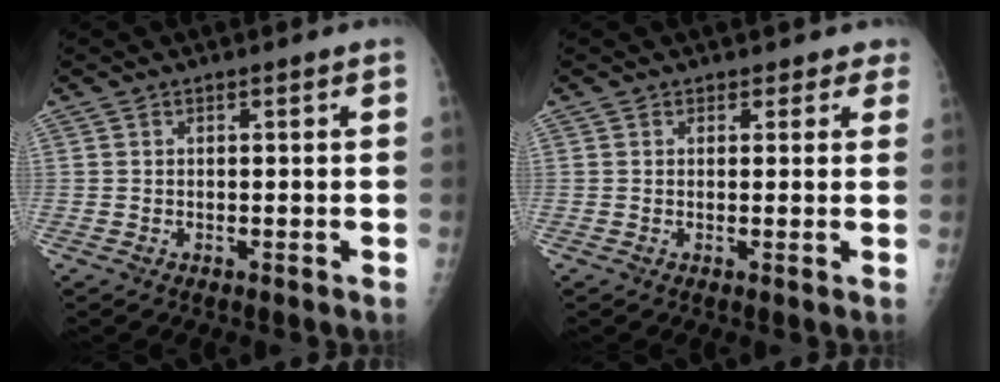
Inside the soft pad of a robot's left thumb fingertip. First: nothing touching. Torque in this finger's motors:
{"motor_torque": [-0.59, -0.08, -0.07, -0.10, 0.00]}